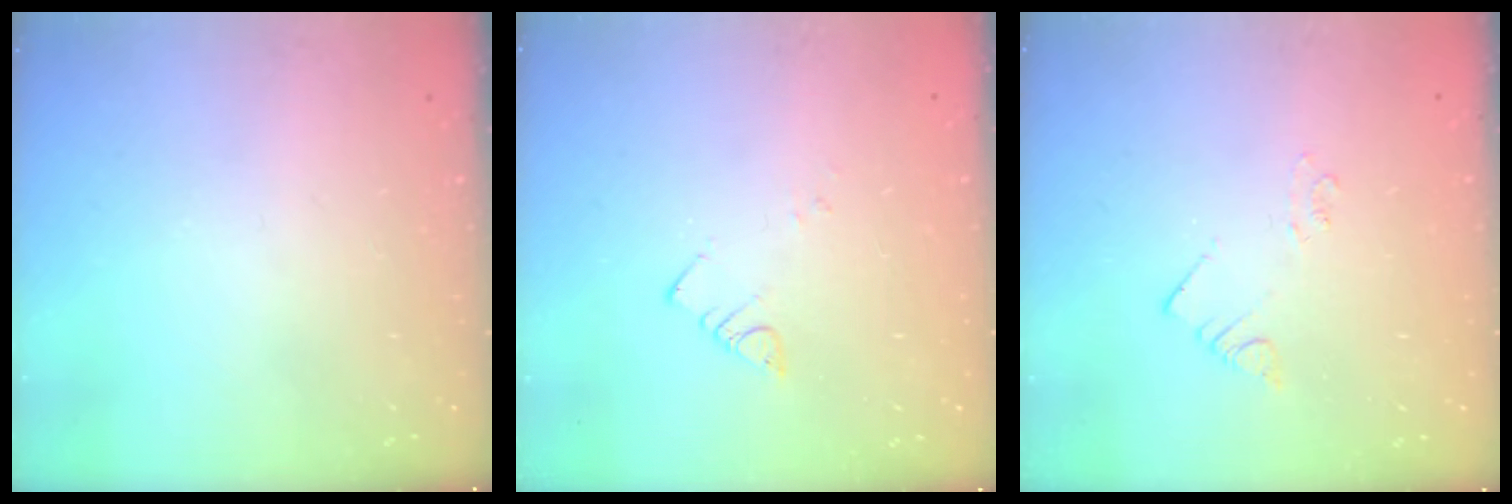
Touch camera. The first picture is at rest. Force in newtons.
{"total": 2.2, "press": 2.2, "slide": 0.2}
{"total": 2.1, "press": 2.1, "slide": 0.1}